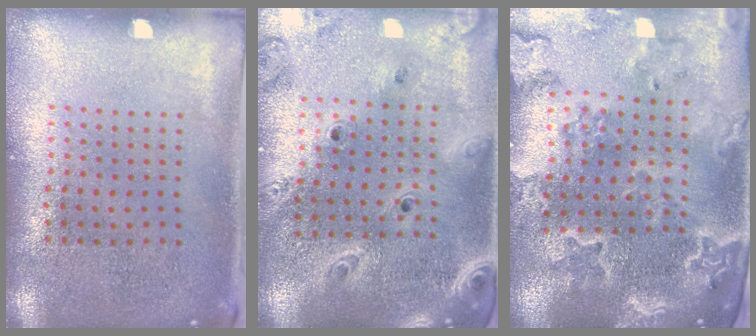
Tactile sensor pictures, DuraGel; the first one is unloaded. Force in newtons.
{"total": 2.7, "press": 2.3, "slide": 1.4}
{"total": 2.7, "press": 2.5, "slide": 0.9}